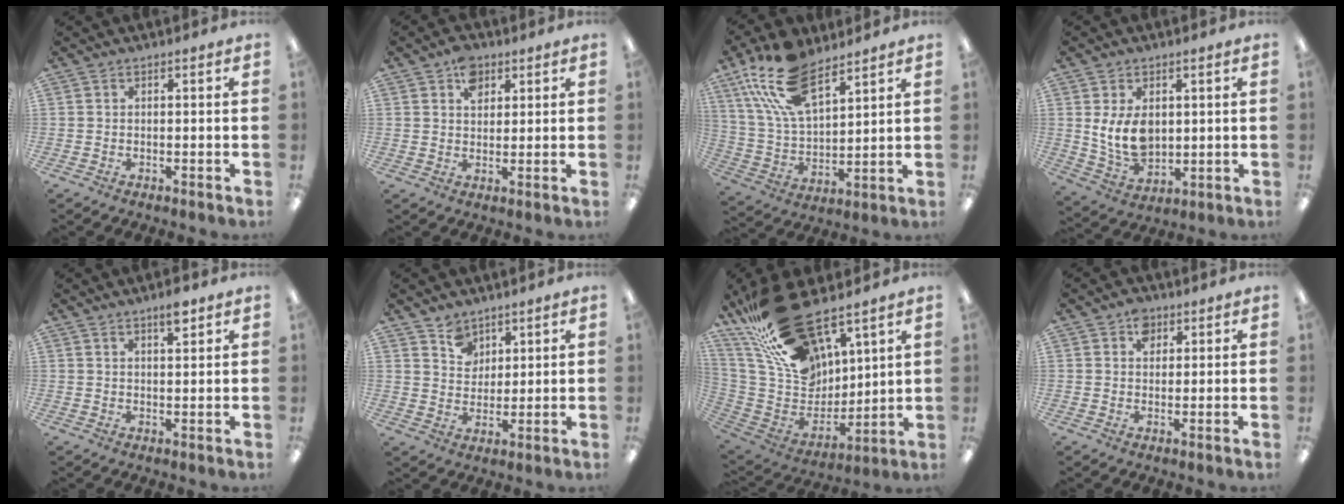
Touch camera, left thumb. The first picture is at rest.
{"total": 5.7, "force": [3.1, 3.8, 2.9], "torque": [-0.034, -0.004, 0.051]}
{"total": 18.6, "force": [11.7, 8.9, 11.4], "torque": [-0.251, -0.035, 0.211]}
{"total": 9.5, "force": [2.3, 6.3, 6.7], "torque": [-0.138, -0.008, 0.042]}
{"total": 4.0, "force": [3.1, 0.9, 2.4], "torque": [-0.037, -0.010, 0.050]}
{"total": 6.1, "force": [4.5, 4.1, 0.6], "torque": [-0.009, -0.022, 0.082]}
{"total": 24.7, "force": [17.9, 11.5, 12.7], "torque": [-0.247, -0.096, 0.329]}
{"total": 4.0, "force": [2.2, 2.8, 1.8], "torque": [-0.016, -0.005, 0.035]}